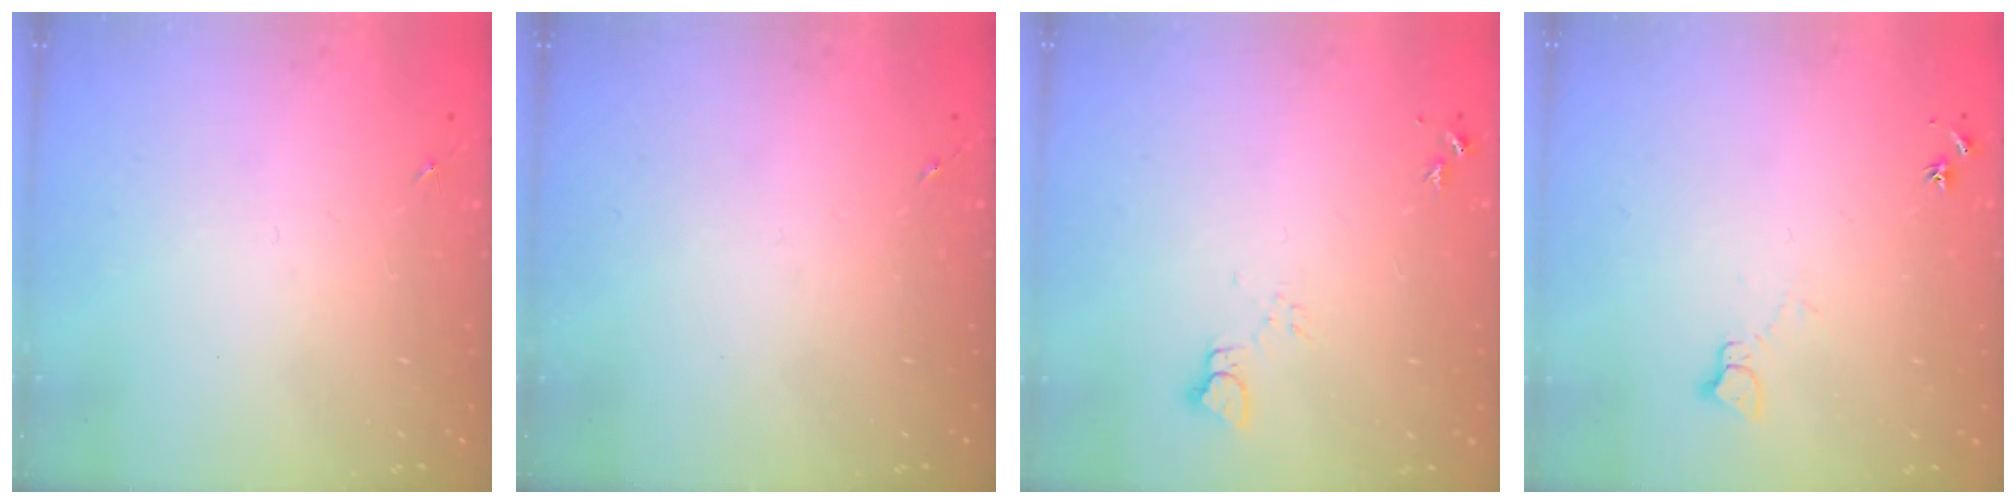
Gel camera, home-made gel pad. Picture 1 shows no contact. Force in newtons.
{"total": 0.0}
{"total": 3.5, "press": 3.5, "slide": 0.4}
{"total": 5.4, "press": 5.3, "slide": 0.7}